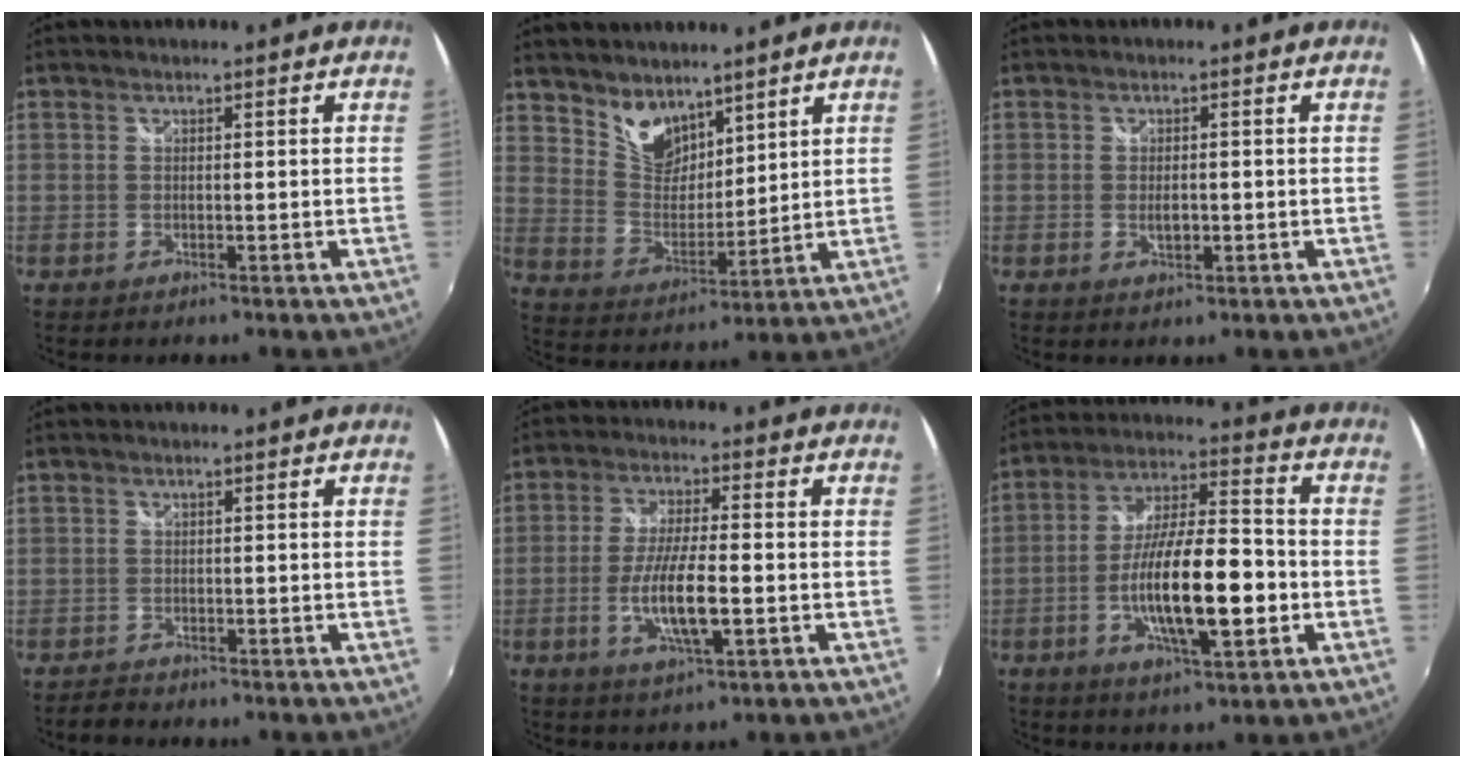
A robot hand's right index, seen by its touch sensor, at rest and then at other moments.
{"total": 9.3, "force": [7.1, 5.1, 3.1], "torque": [-0.050, 0.004, 0.143]}
{"total": 2.3, "force": [-0.4, 1.2, 1.9], "torque": [-0.031, -0.002, -0.007]}
{"total": 0.6, "force": [-0.2, 0.5, 0.1], "torque": [-0.002, -0.002, -0.004]}
{"total": 9.7, "force": [-2.6, 2.0, 9.1], "torque": [-0.178, -0.010, -0.047]}
{"total": 16.2, "force": [-4.1, 4.2, 15.1], "torque": [-0.273, 0.001, -0.069]}